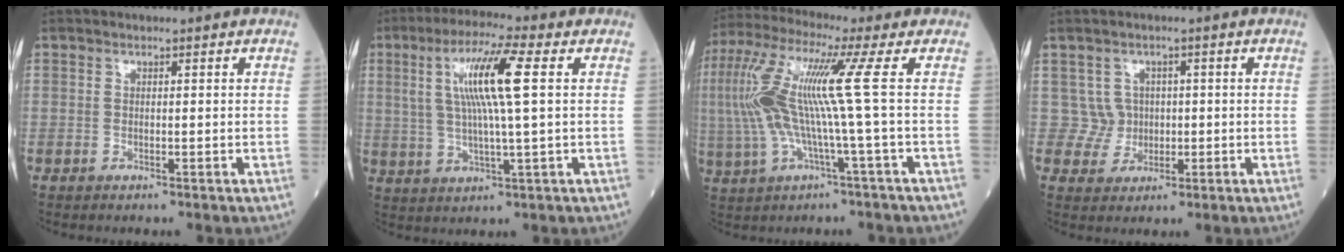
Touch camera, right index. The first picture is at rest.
{"total": 10.8, "force": [2.6, 0.1, 10.5], "torque": [-0.208, 0.008, 0.046]}
{"total": 13.6, "force": [0.9, -0.5, 13.5], "torque": [-0.297, 0.021, 0.011]}
{"total": 3.5, "force": [0.5, 3.5, -0.3], "torque": [0.020, 0.007, 0.008]}